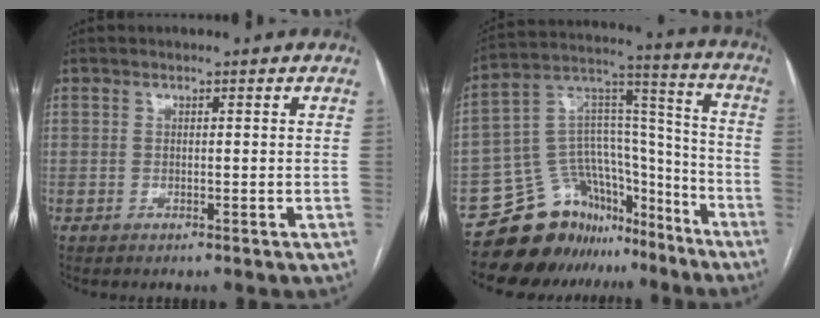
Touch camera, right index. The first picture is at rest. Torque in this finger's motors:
{"motor_torque": [-0.17, -0.30, -0.56, -0.21]}